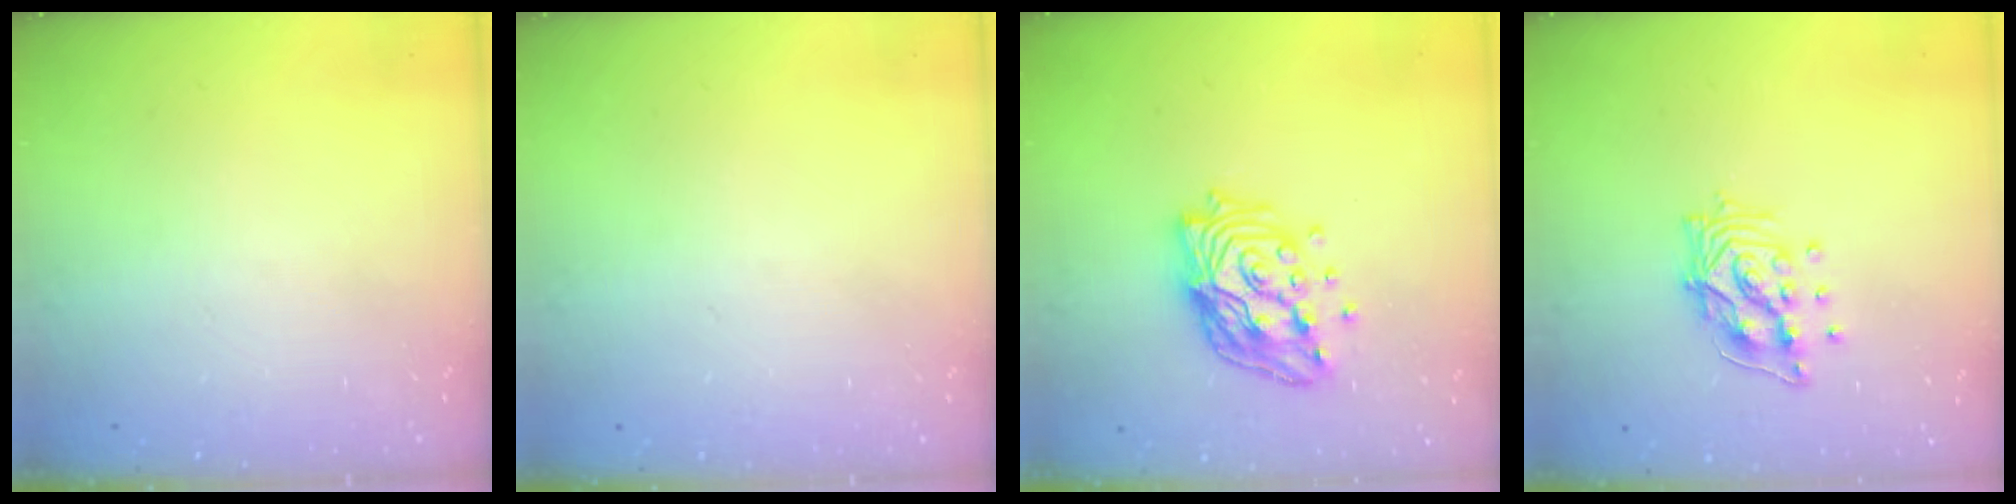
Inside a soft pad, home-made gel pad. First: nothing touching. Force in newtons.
{"total": 0.0}
{"total": 17.6, "press": 17.0, "slide": 4.2}
{"total": 12.0, "press": 12.0, "slide": 1.1}